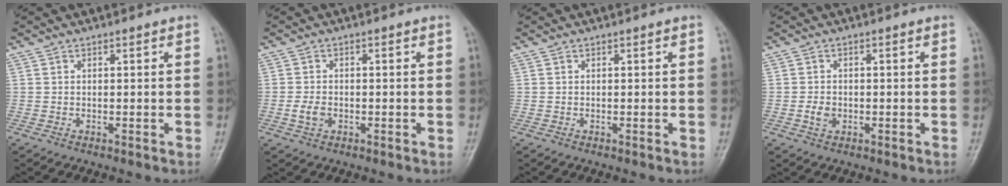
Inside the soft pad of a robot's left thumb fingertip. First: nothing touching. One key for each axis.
{"total": 2.7, "fx": -0.8, "fy": 1.9, "fz": 1.7, "tx": -0.032, "ty": 0.002, "tz": -0.017}
{"total": 0.0}
{"total": 2.4, "fx": -0.6, "fy": 1.9, "fz": 1.3, "tx": -0.021, "ty": 0.002, "tz": -0.012}